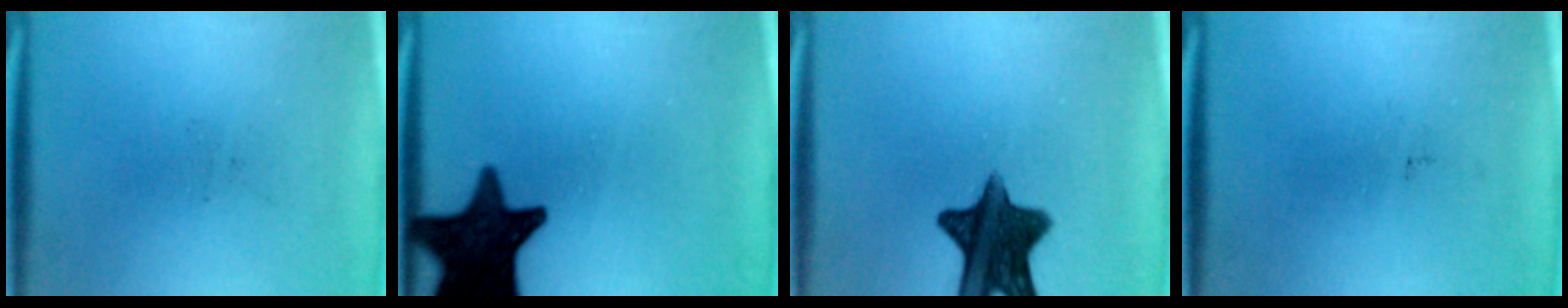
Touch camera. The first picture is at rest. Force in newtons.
{"total": 15.9}
{"total": 11.7}
{"total": 0.0}